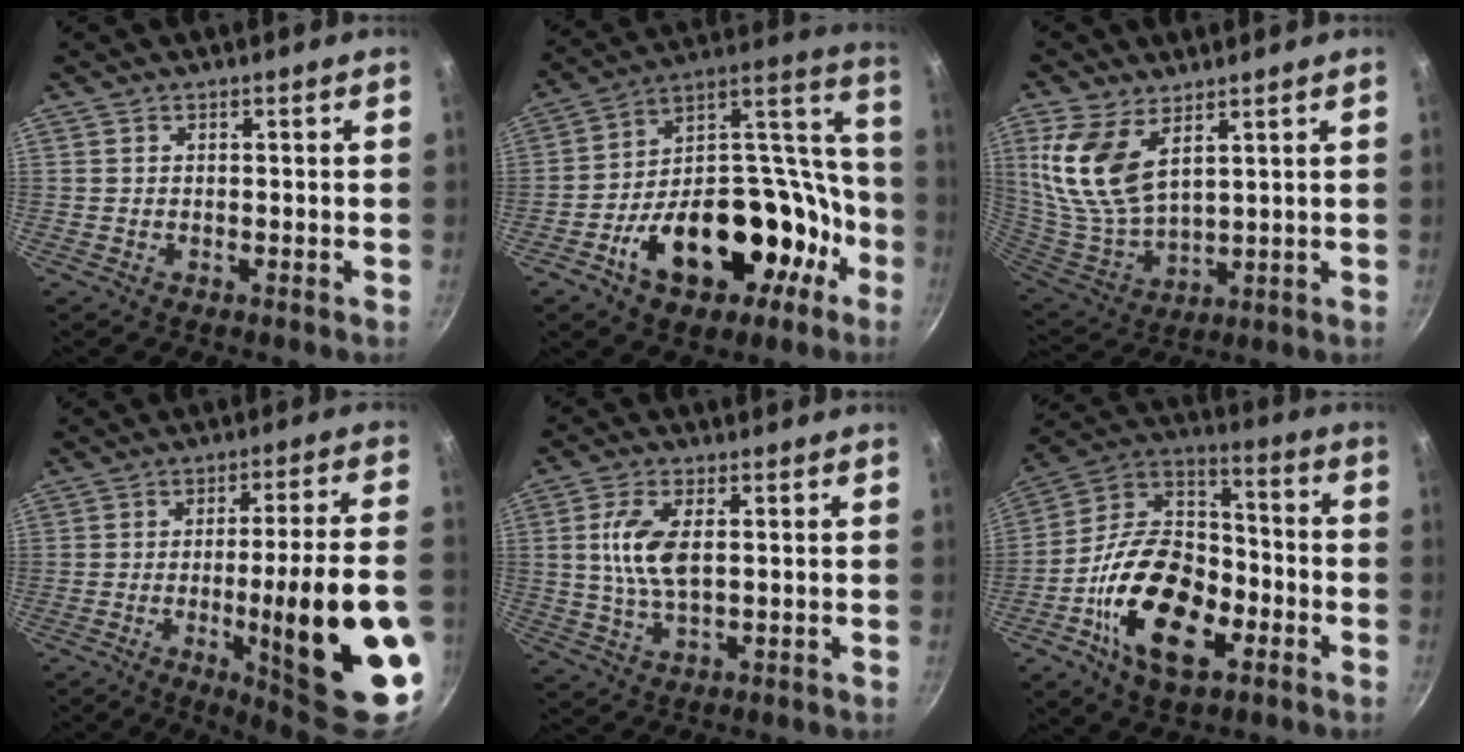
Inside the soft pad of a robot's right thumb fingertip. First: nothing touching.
{"total": 29.2, "force": [-11.6, 18.0, 19.9], "torque": [-0.268, 0.099, -0.166]}
{"total": 14.0, "force": [6.2, 7.2, 10.3], "torque": [-0.209, -0.039, 0.135]}
{"total": 23.4, "force": [-6.3, 3.7, 22.3], "torque": [-0.291, 0.015, -0.075]}
{"total": 9.7, "force": [1.5, 4.6, 8.5], "torque": [-0.166, 0.001, 0.028]}
{"total": 22.7, "force": [-8.1, 13.2, 16.7], "torque": [-0.275, 0.049, -0.158]}